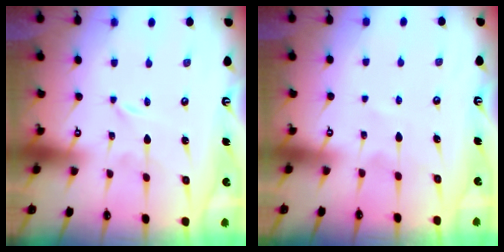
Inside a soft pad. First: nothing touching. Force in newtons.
{"total": 3.7, "press": 3.6, "slide": 0.5}